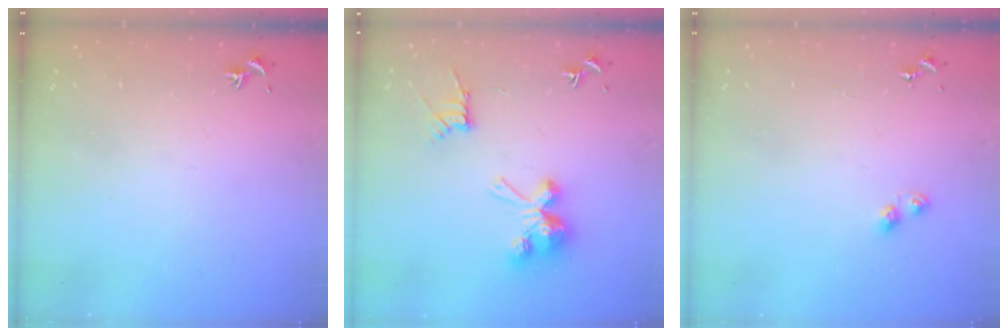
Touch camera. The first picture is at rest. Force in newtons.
{"total": 10.5, "press": 10.5, "slide": 0.5}
{"total": 4.1, "press": 4.1, "slide": 0.3}